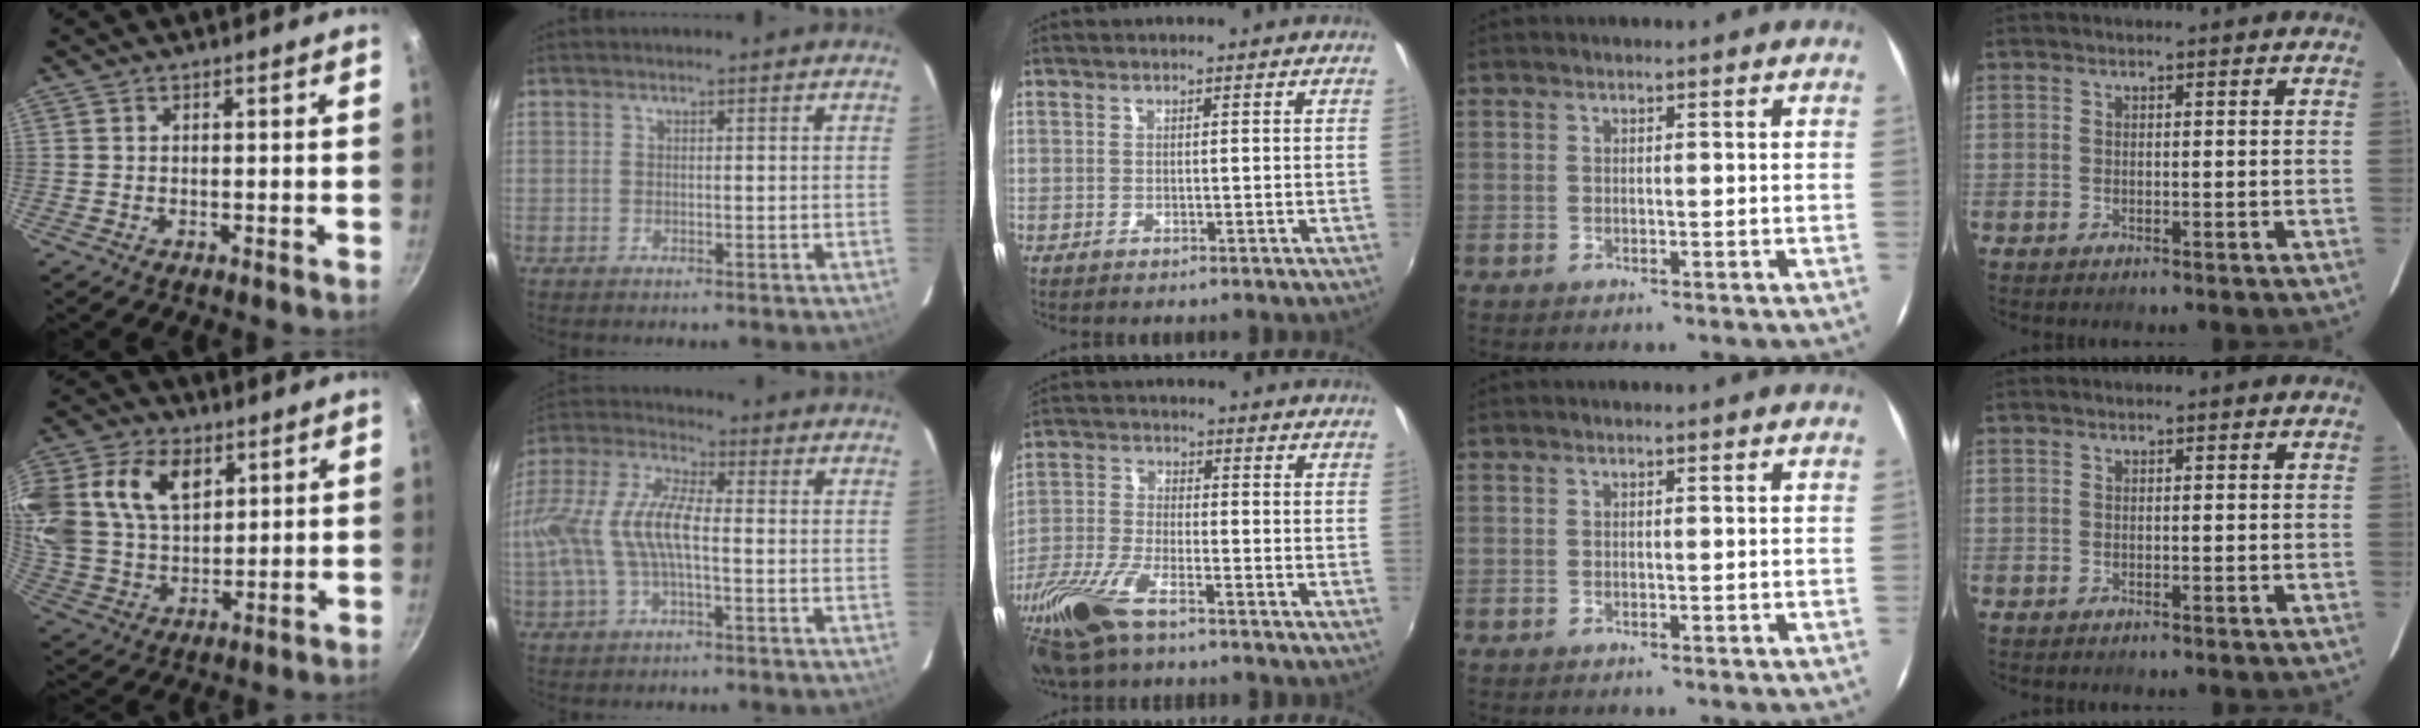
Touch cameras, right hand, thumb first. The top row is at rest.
{"thumb": {"total": 21.2, "force": [8.1, 14.5, 13.2], "torque": [-0.277, 0.009, 0.155]}, "index": {"total": 13.3, "force": [-1.7, 4.7, 12.4], "torque": [-0.256, 0.006, -0.032]}, "middle": {"total": 13.6, "force": [-9.3, 3.8, 9.2], "torque": [-0.210, -0.035, -0.189]}}